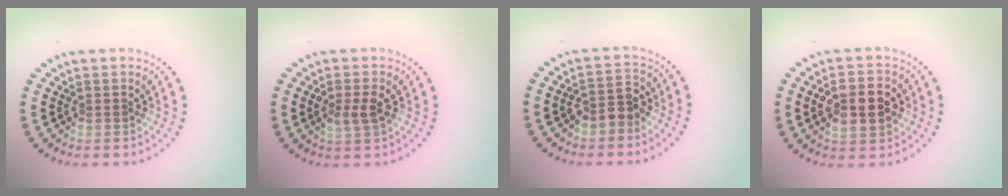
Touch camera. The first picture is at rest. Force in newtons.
{"total": 2.0, "press": 2.0, "slide": 0.5}
{"total": 2.5, "press": 2.3, "slide": 0.9}
{"total": 4.8, "press": 4.8, "slide": 0.2}